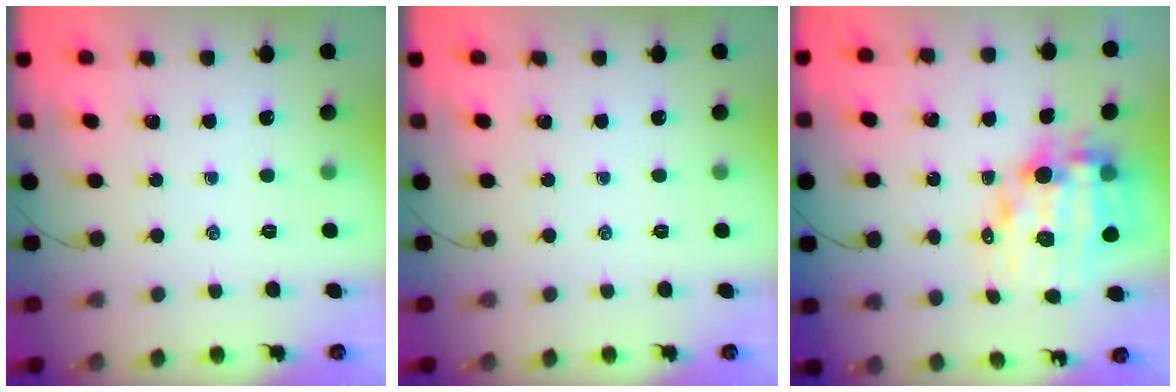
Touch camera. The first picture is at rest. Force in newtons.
{"total": 0.0}
{"total": 14.1, "press": 13.6, "slide": 3.5}